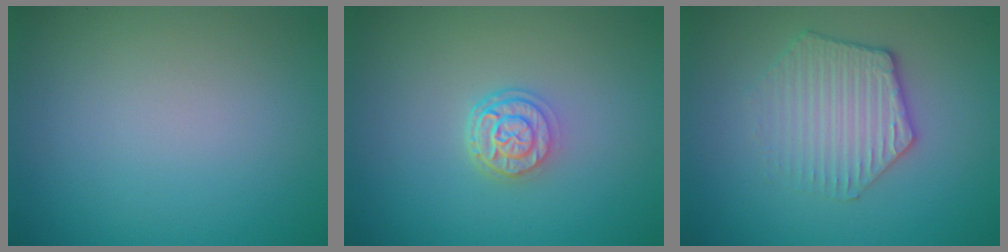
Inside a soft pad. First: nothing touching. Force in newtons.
{"total": 2.8, "press": 2.1, "slide": 1.8}
{"total": 3.3, "press": 3.2, "slide": 1.0}